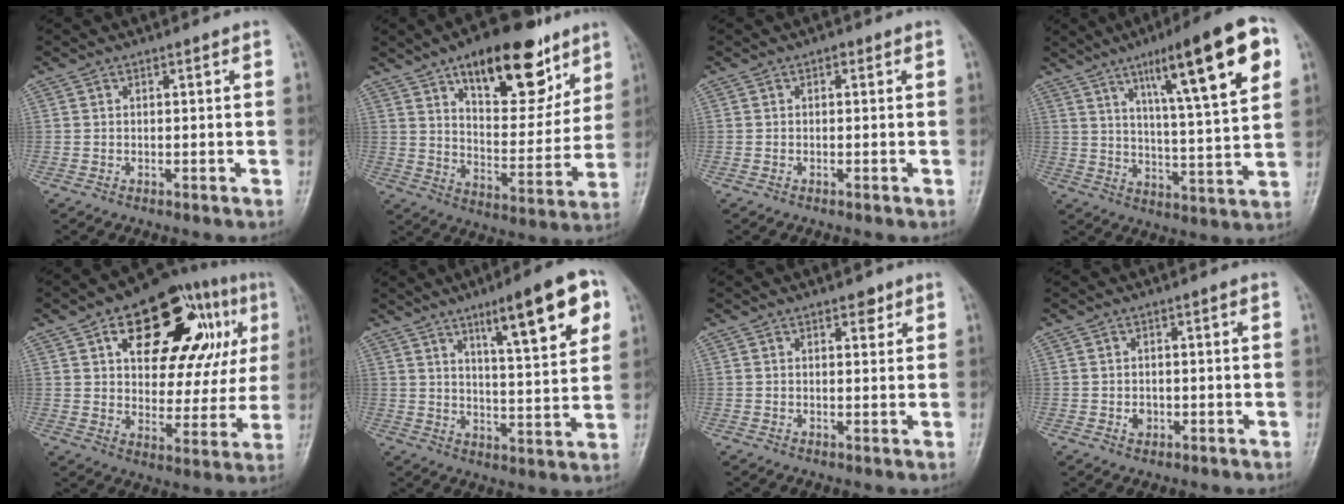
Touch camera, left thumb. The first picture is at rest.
{"total": 21.3, "force": [12.3, 9.6, 14.6], "torque": [-0.163, -0.052, 0.193]}
{"total": 0.6, "force": [0.0, 0.4, 0.4], "torque": [0.004, 0.004, -0.008]}
{"total": 20.0, "force": [9.1, 3.4, 17.4], "torque": [-0.241, -0.020, 0.137]}
{"total": 25.4, "force": [9.8, 13.4, 19.3], "torque": [-0.221, 0.015, 0.144]}
{"total": 15.2, "force": [7.5, 3.2, 12.8], "torque": [-0.166, -0.027, 0.112]}
{"total": 2.2, "force": [1.4, 1.2, 1.3], "torque": [-0.004, -0.006, 0.018]}
{"total": 1.9, "force": [-0.6, 1.5, 0.9], "torque": [-0.002, 0.004, -0.007]}